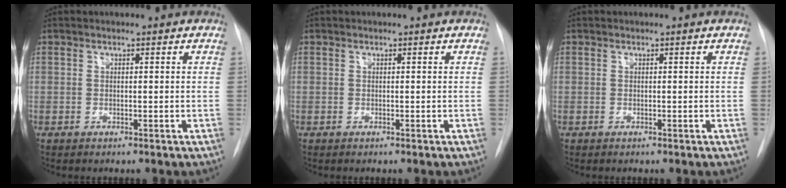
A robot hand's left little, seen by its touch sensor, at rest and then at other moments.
{"total": 0.0}
{"total": 0.0}